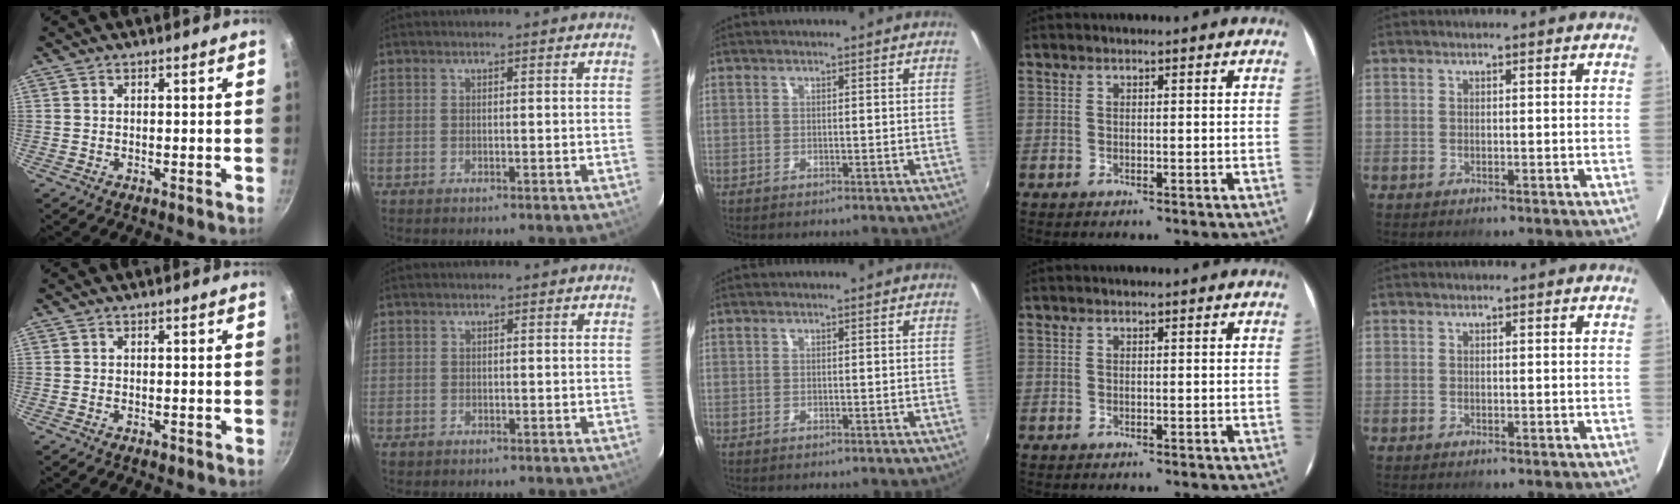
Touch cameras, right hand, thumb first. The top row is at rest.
{"thumb": {"total": 0.8, "force": [-0.4, 0.4, 0.5], "torque": [-0.008, 0.001, -0.007]}, "index": {"total": 0.7, "force": [-0.2, 0.7, 0.0], "torque": [0.002, 0.002, -0.001]}}